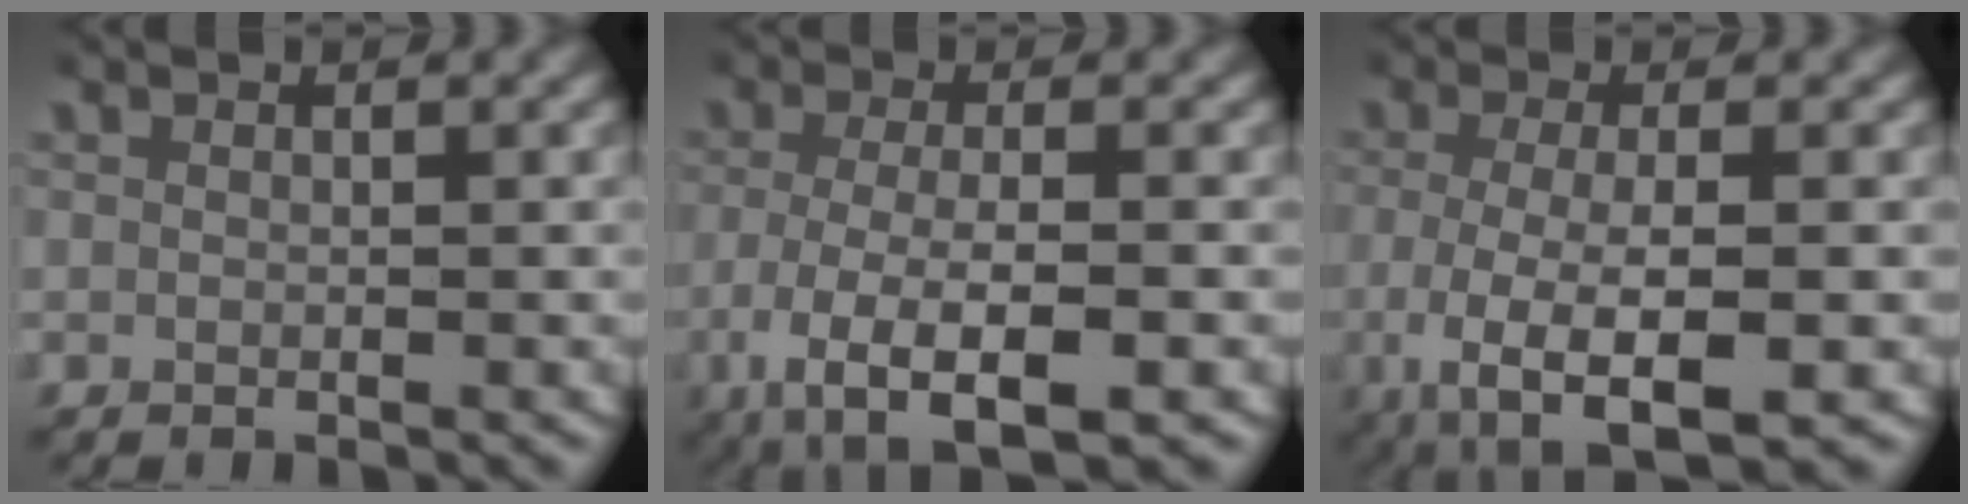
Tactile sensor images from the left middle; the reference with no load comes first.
{"total": 7.4, "force": [-3.5, 2.9, 5.8], "torque": [-0.127, -0.026, -0.042]}
{"total": 8.3, "force": [-3.7, 3.7, 6.5], "torque": [-0.147, -0.034, -0.039]}